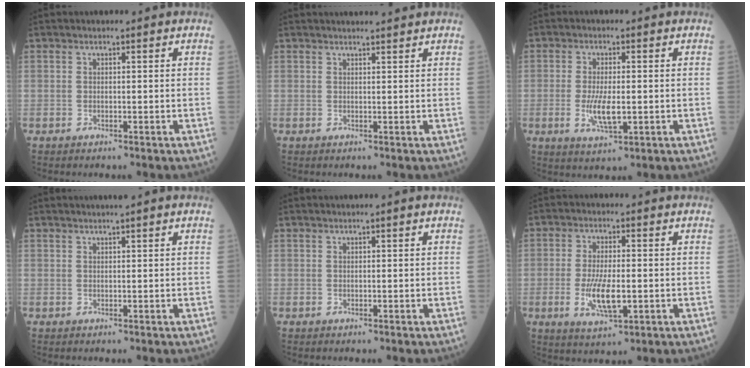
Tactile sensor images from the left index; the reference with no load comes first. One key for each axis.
{"total": 3.7, "fx": 3.5, "fy": -0.1, "fz": 1.1, "tx": -0.013, "ty": 0.014, "tz": 0.045}
{"total": 5.2, "fx": -1.0, "fy": 1.6, "fz": 4.9, "tx": -0.104, "ty": -0.010, "tz": -0.014}
{"total": 1.9, "fx": 1.4, "fy": -0.2, "fz": 1.3, "tx": -0.015, "ty": 0.014, "tz": 0.025}
{"total": 0.0}
{"total": 6.8, "fx": -1.6, "fy": 2.0, "fz": 6.3, "tx": -0.130, "ty": -0.012, "tz": -0.024}